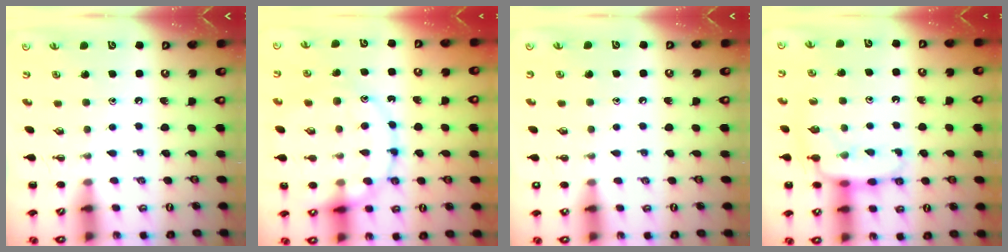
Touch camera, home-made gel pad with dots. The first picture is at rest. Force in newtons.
{"total": 16.3, "press": 16.3, "slide": 0.6}
{"total": 1.9, "press": 1.9, "slide": 0.2}
{"total": 10.2, "press": 10.1, "slide": 1.6}